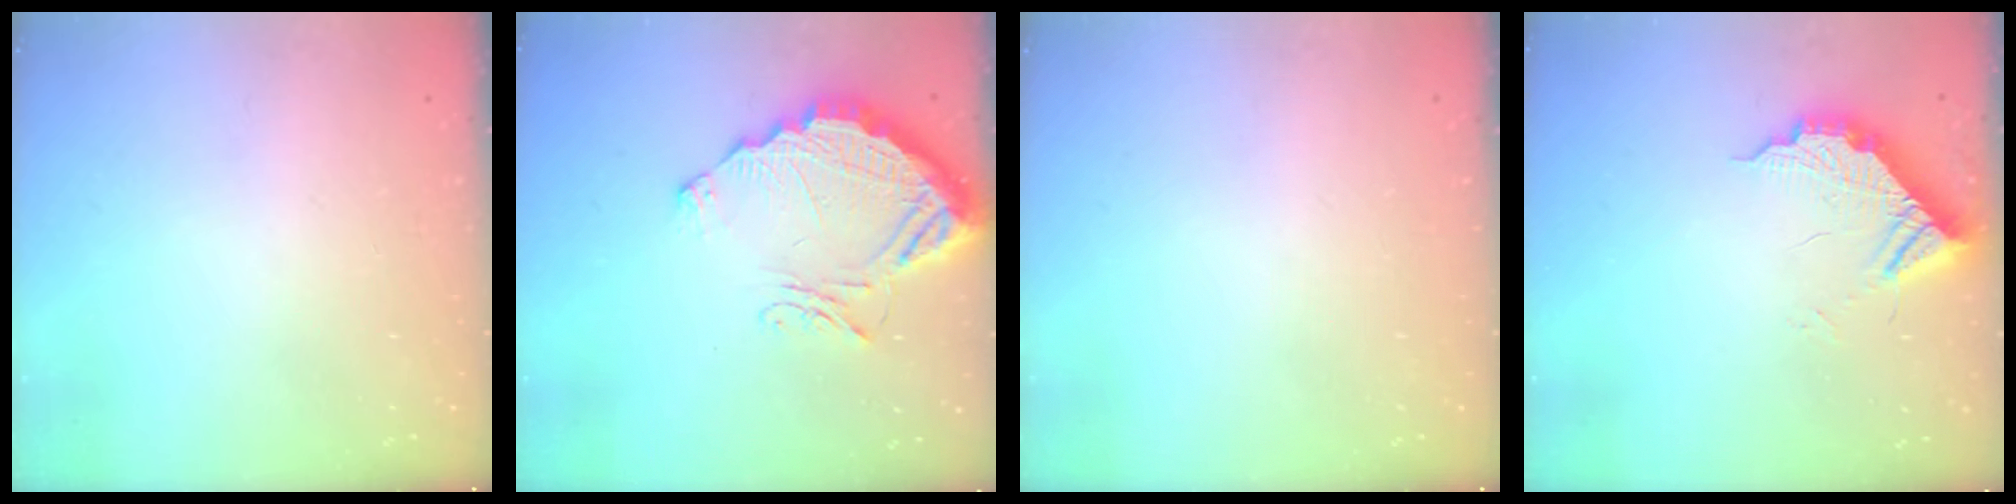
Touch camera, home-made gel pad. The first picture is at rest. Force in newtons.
{"total": 13.9, "press": 13.8, "slide": 1.0}
{"total": 0.0}
{"total": 10.8, "press": 10.8, "slide": 0.3}